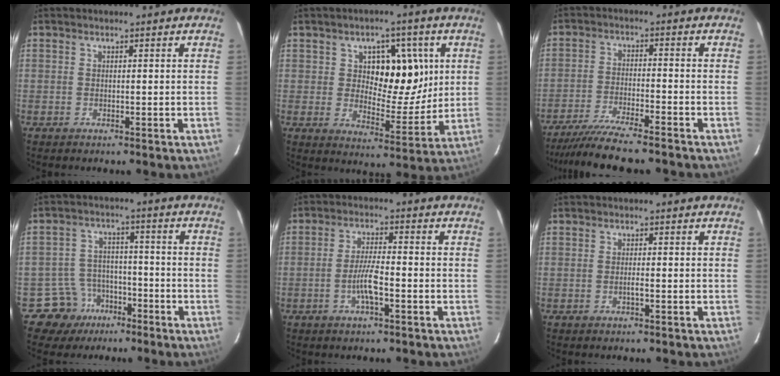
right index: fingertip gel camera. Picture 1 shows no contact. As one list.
[{"total": 10.7, "force": [2.9, 5.7, 8.6], "torque": [-0.112, 0.012, 0.051]}, {"total": 11.3, "force": [-10.0, 0.1, 5.4], "torque": [-0.083, -0.025, -0.160]}, {"total": 7.1, "force": [-3.9, 5.9, -0.2], "torque": [0.010, 0.019, -0.057]}, {"total": 5.0, "force": [-1.7, 0.7, 4.7], "torque": [-0.092, 0.003, -0.032]}, {"total": 0.9, "force": [-0.3, 0.0, 0.8], "torque": [-0.017, 0.001, -0.006]}]